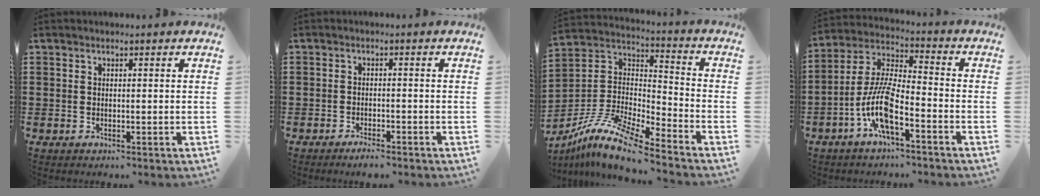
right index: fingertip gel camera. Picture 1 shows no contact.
{"total": 1.6, "force": [-1.5, 0.2, 0.6], "torque": [-0.013, 0.000, -0.029]}
{"total": 10.9, "force": [-9.2, 1.7, 5.7], "torque": [-0.127, 0.009, -0.187]}
{"total": 9.9, "force": [-4.8, 2.5, 8.2], "torque": [-0.190, -0.008, -0.096]}